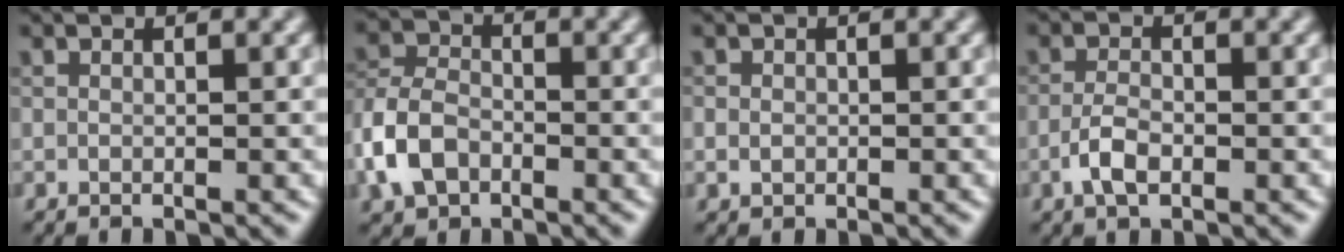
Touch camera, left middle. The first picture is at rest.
{"total": 4.8, "force": [-2.2, 3.3, 2.6], "torque": [-0.058, 0.007, -0.053]}
{"total": 1.0, "force": [-0.1, 0.9, 0.4], "torque": [-0.007, -0.001, -0.003]}
{"total": 2.4, "force": [-1.1, 1.2, 1.8], "torque": [-0.039, 0.005, -0.028]}